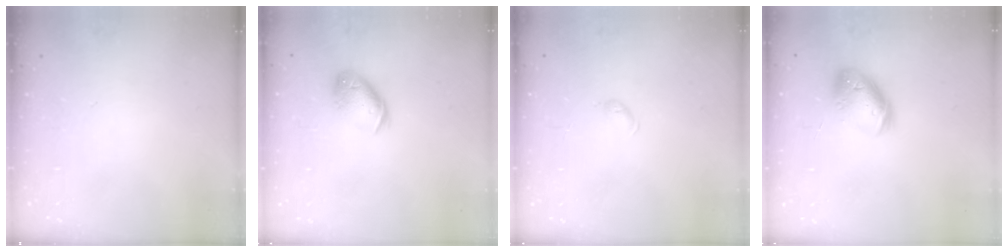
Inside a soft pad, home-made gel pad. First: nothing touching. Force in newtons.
{"total": 11.7, "press": 11.6, "slide": 1.9}
{"total": 3.3, "press": 3.2, "slide": 0.7}
{"total": 13.4, "press": 13.2, "slide": 2.1}